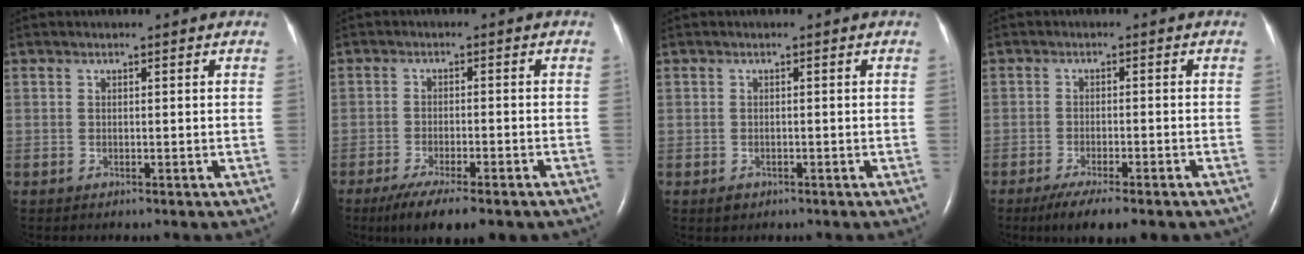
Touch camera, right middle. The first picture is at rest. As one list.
[{"total": 10.3, "force": [-7.5, 2.1, 6.7], "torque": [-0.101, -0.018, -0.111]}, {"total": 1.1, "force": [-0.7, 0.8, 0.4], "torque": [-0.010, 0.000, -0.007]}, {"total": 8.7, "force": [-6.4, 1.6, 5.6], "torque": [-0.080, -0.016, -0.090]}]